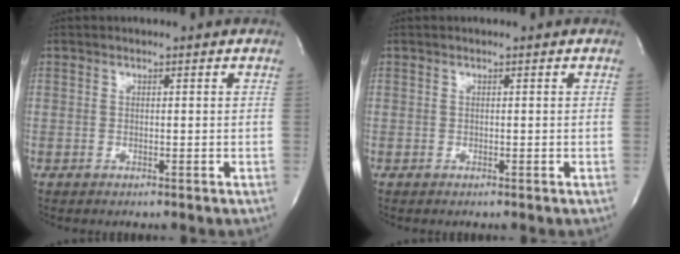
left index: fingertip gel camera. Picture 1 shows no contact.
{"total": 0.0}